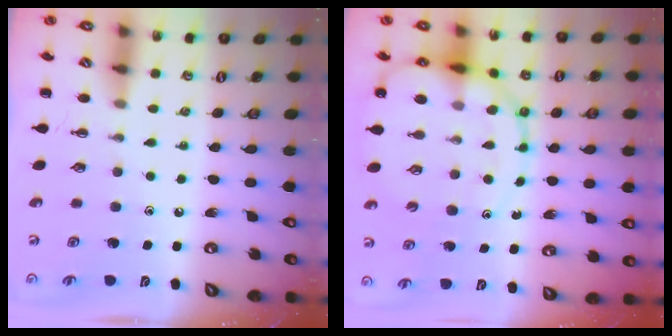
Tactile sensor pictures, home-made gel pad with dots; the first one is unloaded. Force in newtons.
{"total": 15.7, "press": 15.4, "slide": 3.3}